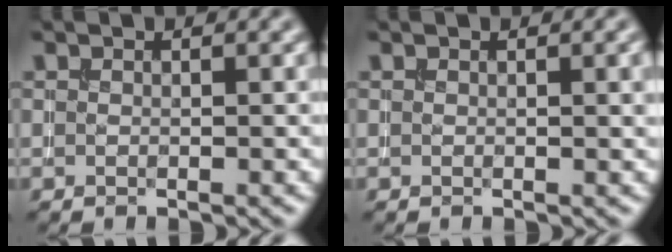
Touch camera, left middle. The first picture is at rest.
{"total": 1.3, "force": [0.4, 0.2, 1.2], "torque": [-0.012, -0.001, 0.006]}